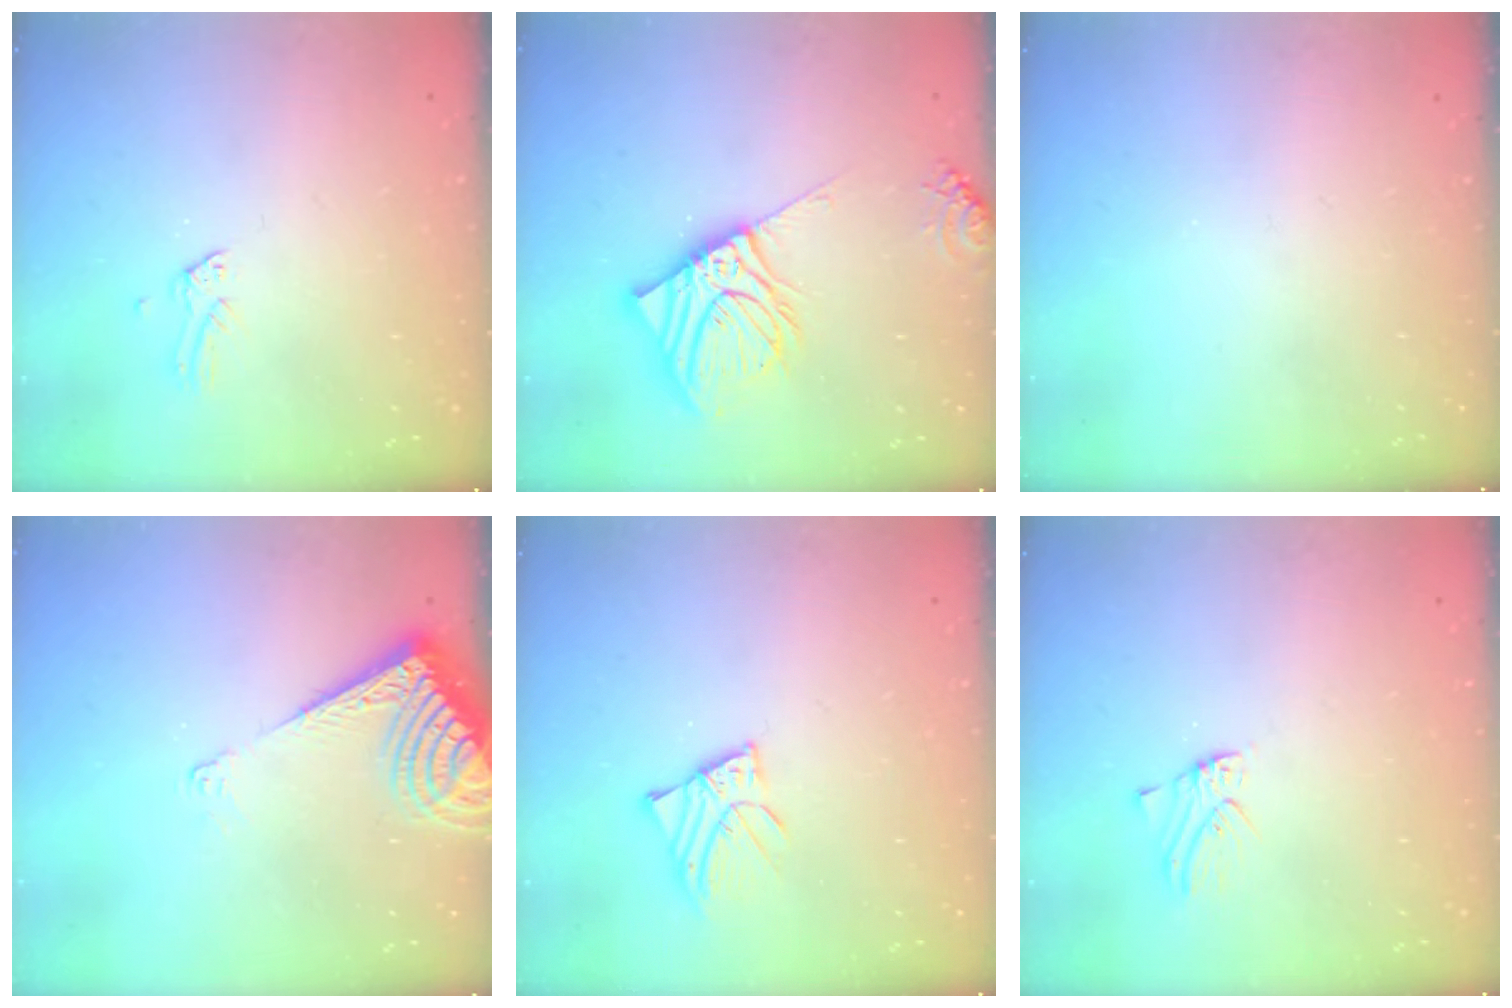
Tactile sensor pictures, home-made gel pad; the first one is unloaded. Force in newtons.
{"total": 16.0, "press": 15.6, "slide": 3.1}
{"total": 0.0}
{"total": 8.8, "press": 8.7, "slide": 1.6}
{"total": 3.4, "press": 3.4, "slide": 0.2}
{"total": 0.8, "press": 0.8, "slide": 0.2}